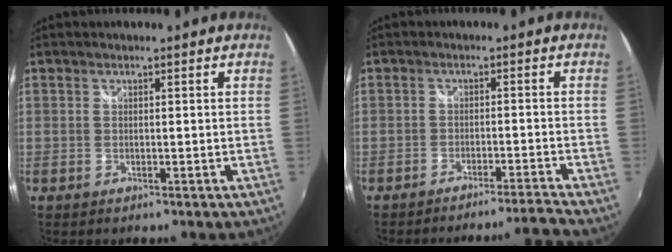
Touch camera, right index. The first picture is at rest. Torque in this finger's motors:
{"motor_torque": [0.05, -0.18, 0.03, 0.00]}